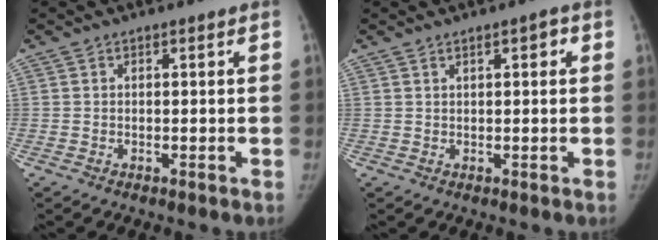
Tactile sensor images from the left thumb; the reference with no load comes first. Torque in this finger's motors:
{"motor_torque": [-0.10, 0.05, -0.28, 0.17, -0.02]}